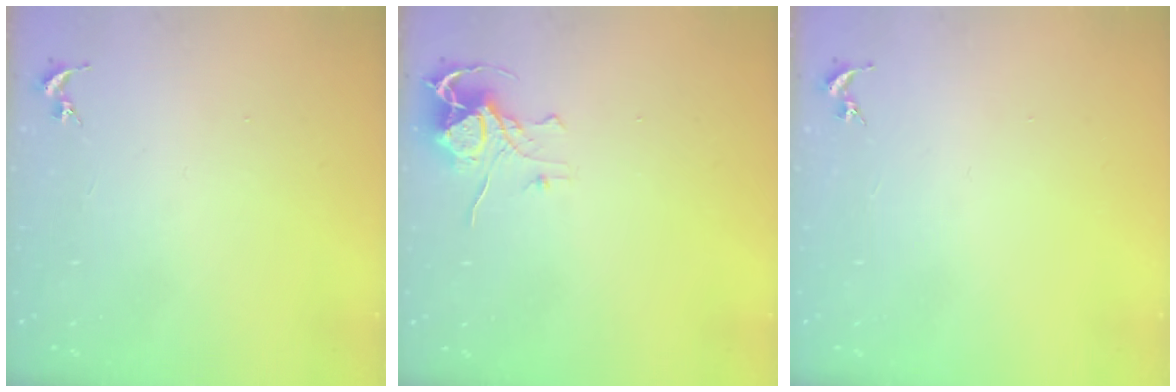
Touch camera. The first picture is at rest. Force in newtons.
{"total": 8.0, "press": 8.0, "slide": 0.6}
{"total": 0.0}